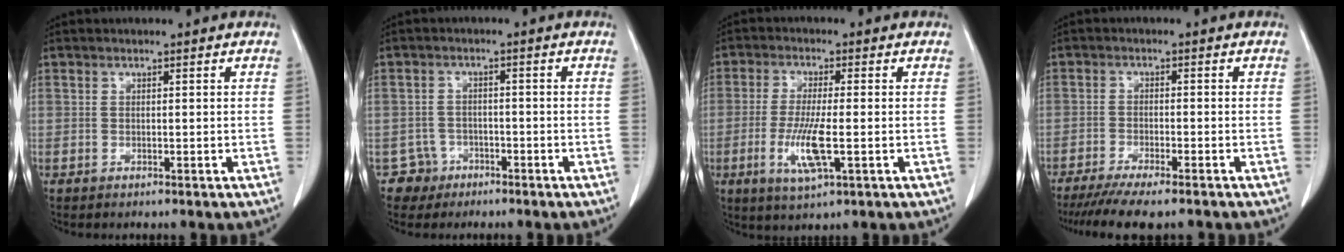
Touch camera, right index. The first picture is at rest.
{"total": 3.7, "force": [-2.0, 3.0, -0.8], "torque": [0.019, 0.014, -0.036]}
{"total": 7.4, "force": [-1.9, 0.8, 7.1], "torque": [-0.145, -0.018, -0.035]}
{"total": 10.3, "force": [-8.6, 1.0, 5.6], "torque": [-0.075, -0.020, -0.132]}